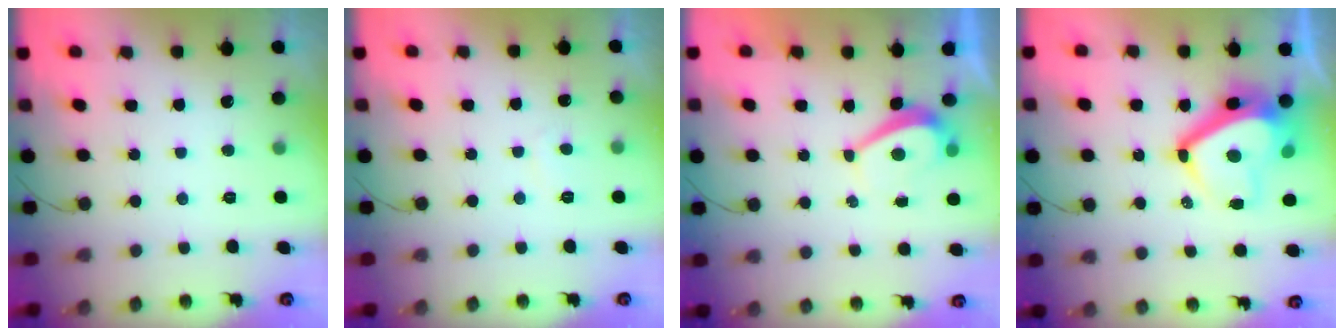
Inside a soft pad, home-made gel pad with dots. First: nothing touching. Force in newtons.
{"total": 0.0}
{"total": 2.7, "press": 2.6, "slide": 0.7}
{"total": 12.9, "press": 12.9, "slide": 1.6}